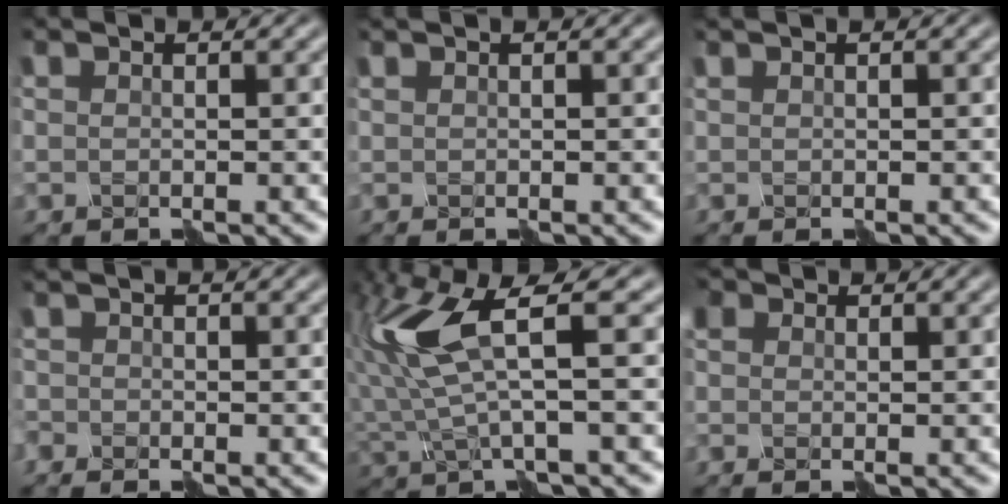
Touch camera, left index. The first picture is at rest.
{"total": 0.0}
{"total": 0.0}
{"total": 1.7, "force": [-1.6, 0.7, 0.3], "torque": [-0.009, -0.003, -0.031]}
{"total": 6.3, "force": [0.6, 1.0, 6.2], "torque": [-0.150, 0.002, 0.020]}
{"total": 3.2, "force": [0.9, 2.2, 2.0], "torque": [-0.049, 0.006, 0.008]}